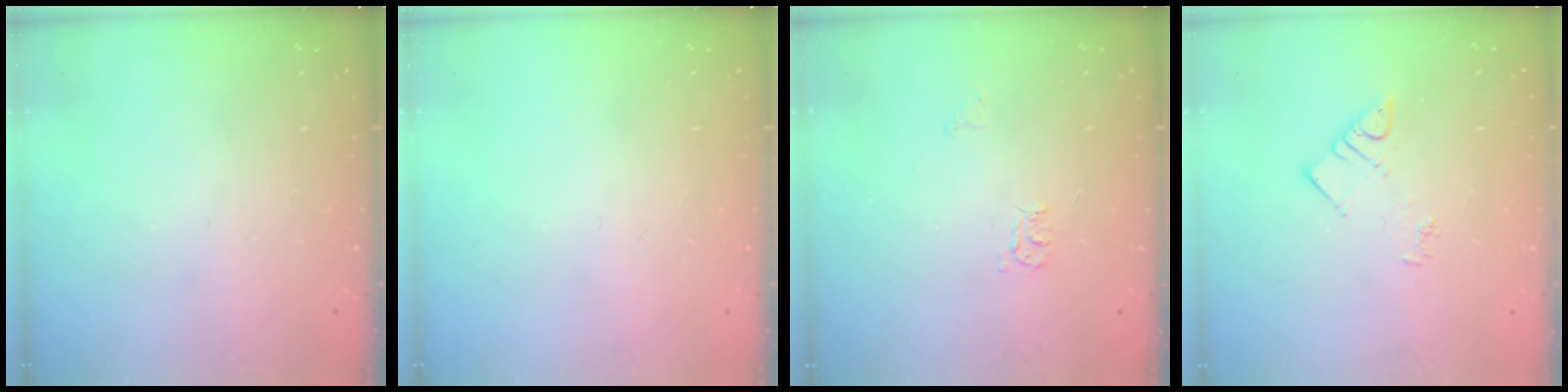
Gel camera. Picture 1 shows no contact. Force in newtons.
{"total": 0.0}
{"total": 3.9, "press": 3.9, "slide": 0.6}
{"total": 3.8, "press": 3.7, "slide": 0.6}